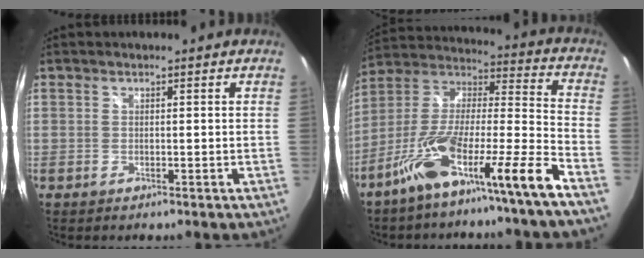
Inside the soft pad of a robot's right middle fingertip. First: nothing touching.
{"total": 17.9, "force": [-12.0, -0.4, 13.4], "torque": [-0.216, -0.020, -0.214]}